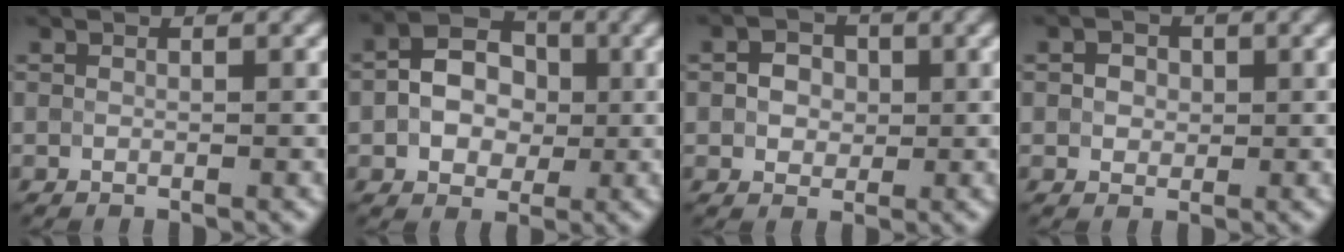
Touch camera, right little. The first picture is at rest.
{"total": 5.4, "force": [-0.3, 4.1, 3.5], "torque": [-0.053, 0.011, -0.017]}
{"total": 2.5, "force": [0.2, 2.0, 1.4], "torque": [-0.023, 0.005, -0.002]}
{"total": 1.9, "force": [0.4, 1.5, 1.0], "torque": [-0.015, 0.010, -0.002]}